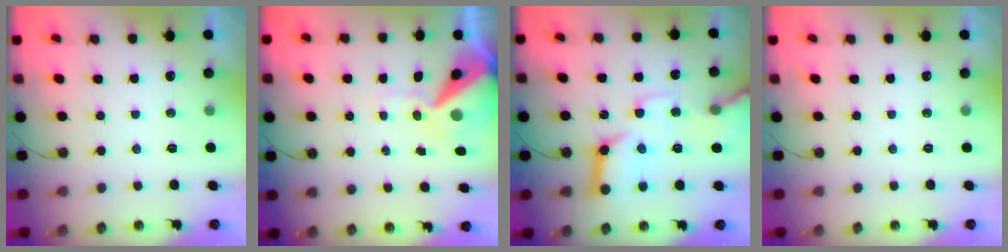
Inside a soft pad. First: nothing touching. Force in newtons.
{"total": 13.1, "press": 13.0, "slide": 1.7}
{"total": 17.1, "press": 16.9, "slide": 2.0}
{"total": 0.0}